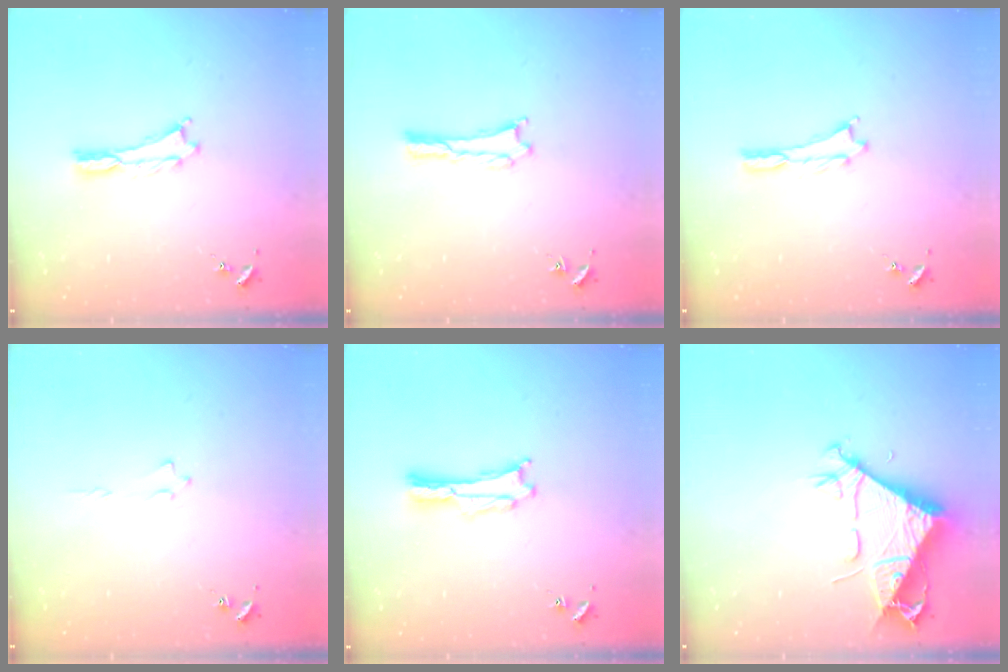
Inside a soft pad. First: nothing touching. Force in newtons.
{"total": 1.1, "press": 1.1, "slide": 0.2}
{"total": 0.0}
{"total": 0.5, "press": 0.5, "slide": 0.2}
{"total": 1.5, "press": 1.4, "slide": 0.2}
{"total": 8.4, "press": 8.3, "slide": 0.7}